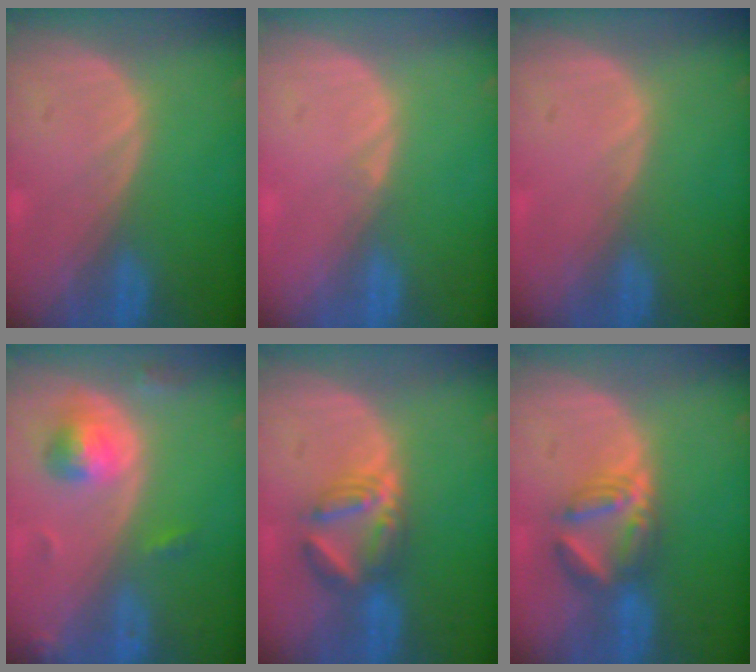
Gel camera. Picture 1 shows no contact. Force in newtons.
{"total": 0.6, "press": 0.4, "slide": 0.5}
{"total": 0.0}
{"total": 5.0, "press": 4.9, "slide": 1.0}
{"total": 5.7, "press": 5.6, "slide": 1.2}
{"total": 5.7, "press": 5.6, "slide": 1.2}